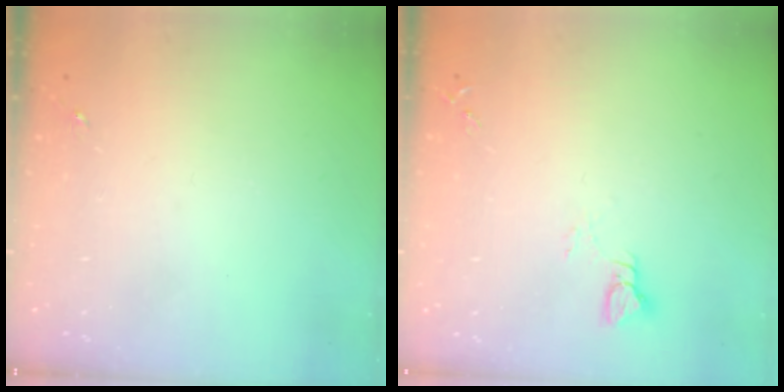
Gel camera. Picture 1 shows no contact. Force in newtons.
{"total": 3.0, "press": 3.0, "slide": 0.3}